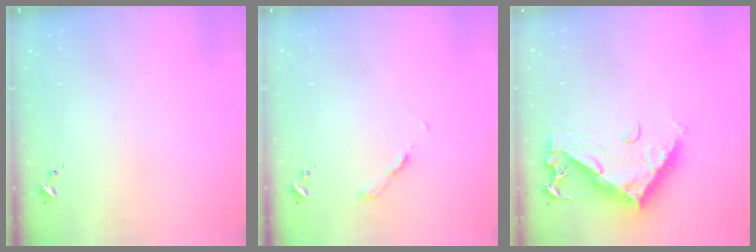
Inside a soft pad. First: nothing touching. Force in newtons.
{"total": 2.7, "press": 2.6, "slide": 0.3}
{"total": 11.6, "press": 11.6, "slide": 1.1}